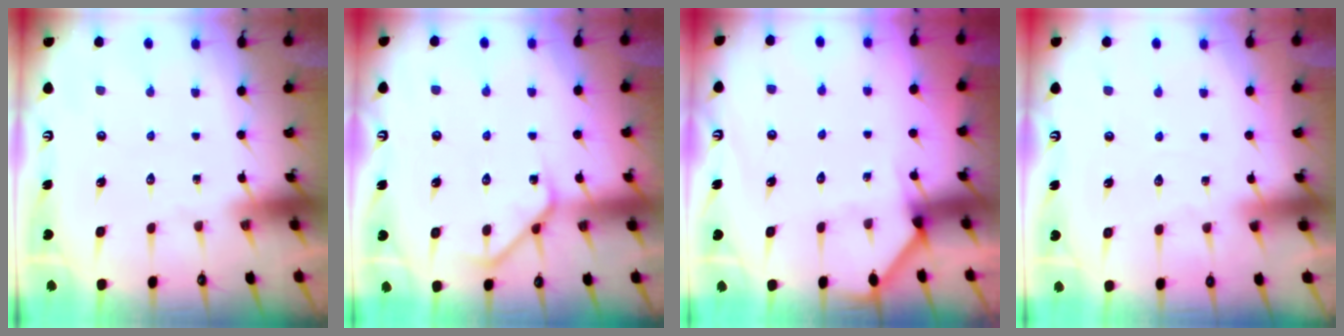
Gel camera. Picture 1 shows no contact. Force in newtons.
{"total": 4.8, "press": 4.7, "slide": 0.7}
{"total": 2.6, "press": 2.6, "slide": 0.1}
{"total": 3.2, "press": 3.1, "slide": 0.4}